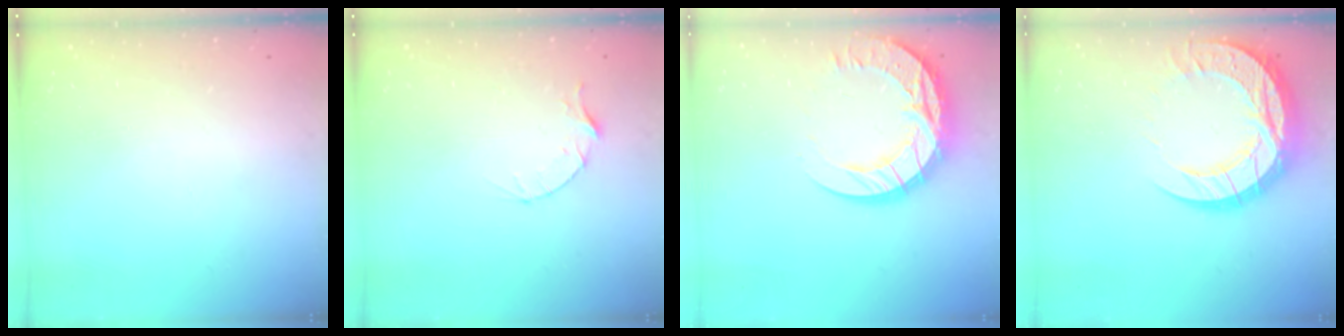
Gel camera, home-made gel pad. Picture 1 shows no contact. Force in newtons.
{"total": 3.5, "press": 3.5, "slide": 0.4}
{"total": 16.8, "press": 16.7, "slide": 1.7}
{"total": 18.4, "press": 18.4, "slide": 1.6}